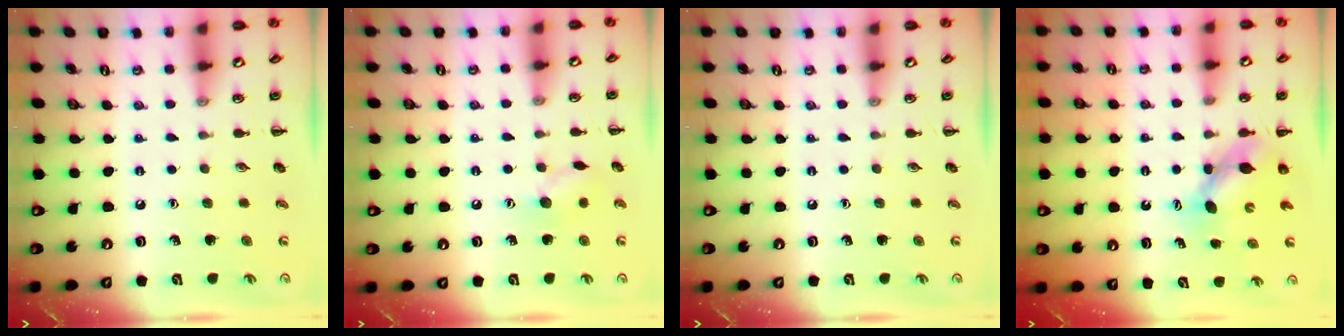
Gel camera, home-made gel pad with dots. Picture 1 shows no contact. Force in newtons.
{"total": 7.3, "press": 7.2, "slide": 1.1}
{"total": 0.0}
{"total": 6.1, "press": 6.0, "slide": 0.9}